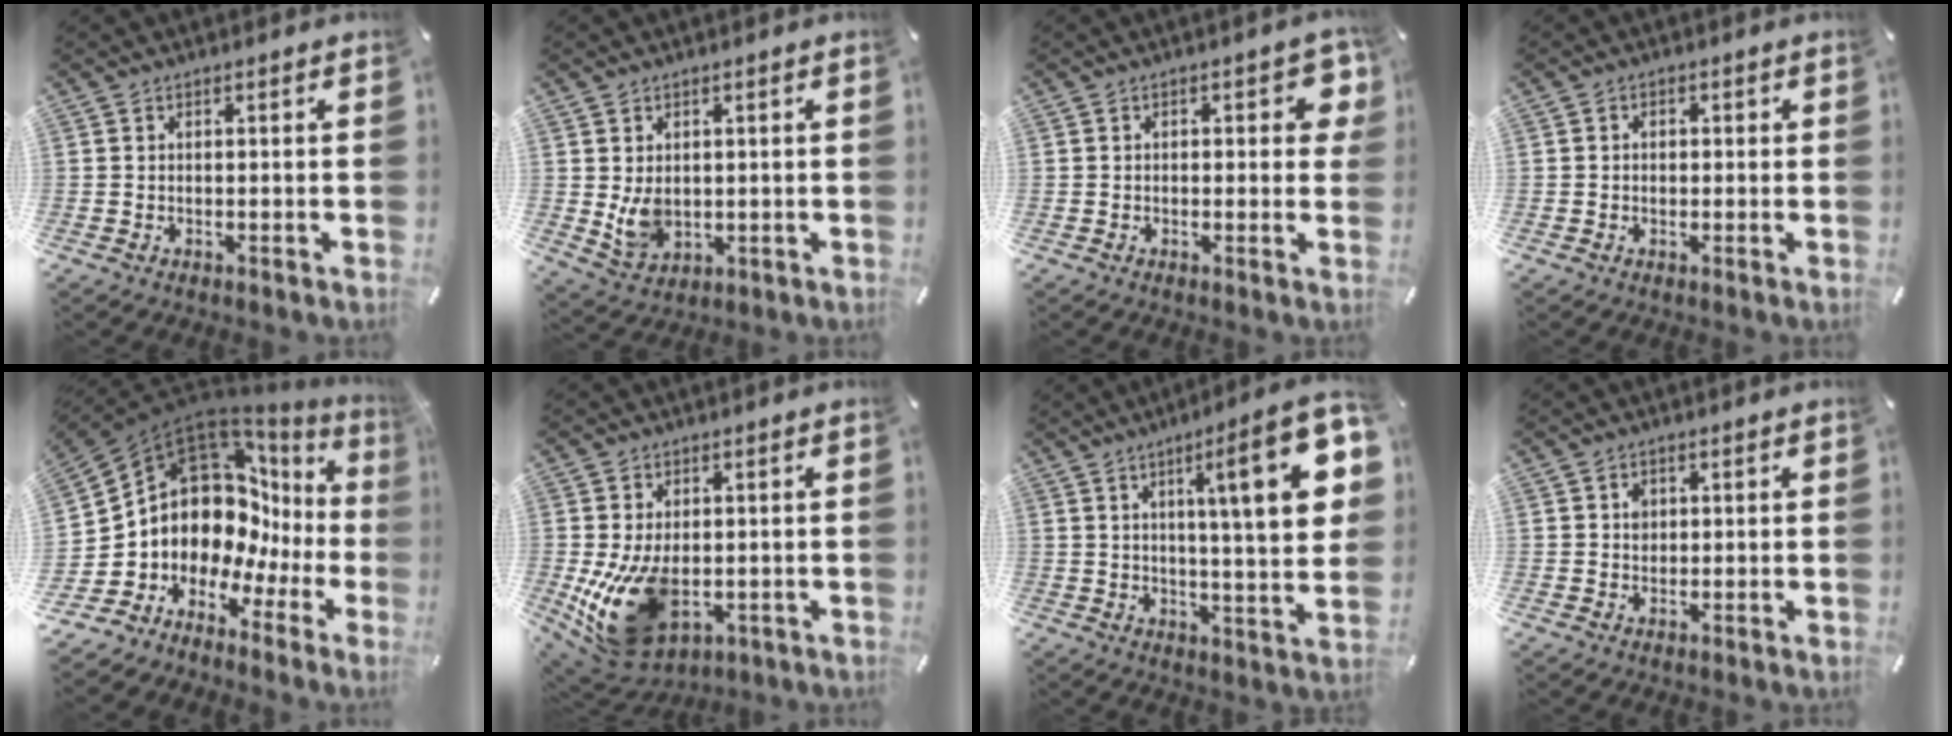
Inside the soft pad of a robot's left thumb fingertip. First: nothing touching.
{"total": 6.3, "force": [0.7, 5.1, 3.6], "torque": [-0.071, -0.010, 0.011]}
{"total": 5.3, "force": [1.1, 2.6, 4.5], "torque": [-0.057, 0.001, 0.012]}
{"total": 1.8, "force": [-0.5, 1.6, 0.7], "torque": [-0.006, 0.005, -0.013]}
{"total": 11.9, "force": [3.6, 9.5, 6.1], "torque": [-0.115, -0.084, 0.067]}
{"total": 15.6, "force": [-2.5, 10.2, 11.6], "torque": [-0.227, -0.008, -0.031]}
{"total": 20.4, "force": [7.2, 4.1, 18.6], "torque": [-0.270, -0.031, 0.092]}
{"total": 2.5, "force": [0.4, 2.2, 1.0], "torque": [-0.007, 0.000, 0.001]}